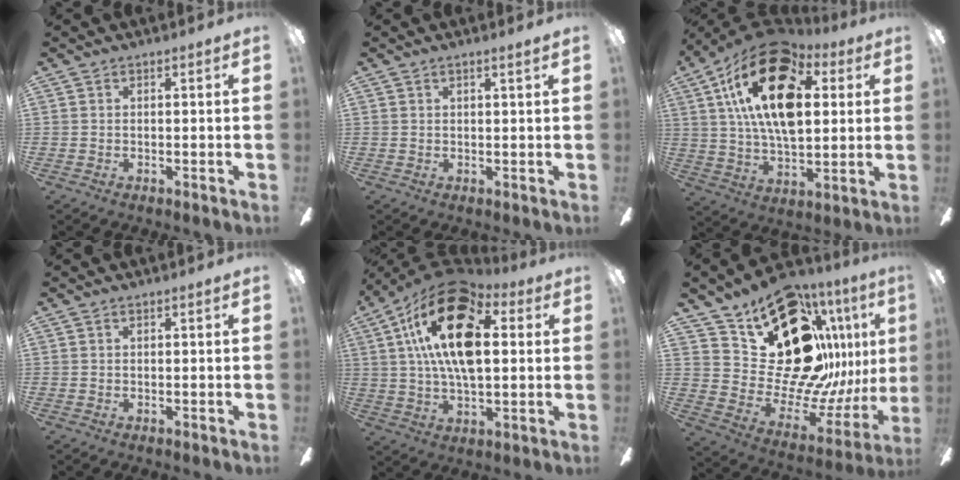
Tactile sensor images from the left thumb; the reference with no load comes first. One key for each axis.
{"total": 1.2, "fx": 0.9, "fy": -0.1, "fz": 0.8, "tx": -0.017, "ty": -0.001, "tz": 0.016}
{"total": 24.4, "fx": 9.1, "fy": 13.1, "fz": 18.5, "tx": -0.340, "ty": -0.025, "tz": 0.151}
{"total": 0.0}
{"total": 22.1, "fx": 6.8, "fy": 11.5, "fz": 17.6, "tx": -0.323, "ty": -0.014, "tz": 0.108}
{"total": 27.5, "fx": 13.5, "fy": 15.4, "fz": 18.4, "tx": -0.274, "ty": -0.102, "tz": 0.269}